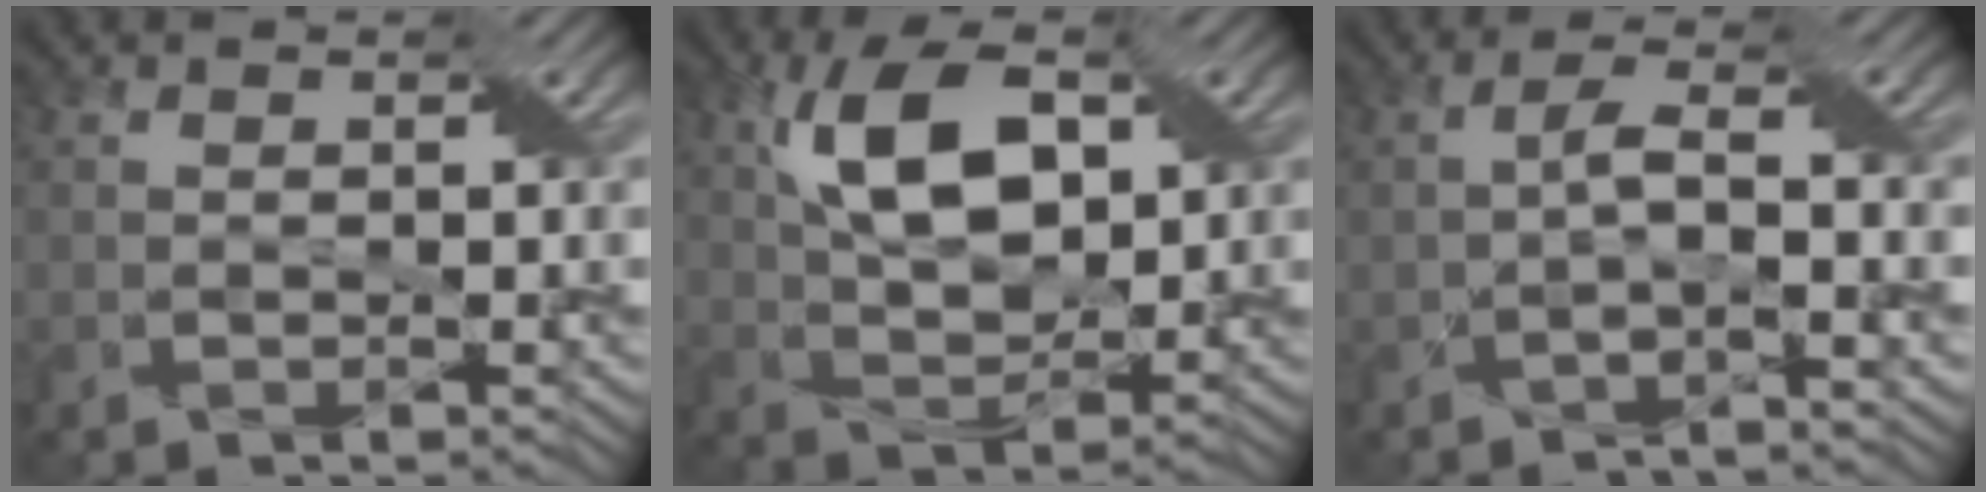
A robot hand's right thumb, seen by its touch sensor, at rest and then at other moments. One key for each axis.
{"total": 10.0, "fx": 3.2, "fy": 5.2, "fz": 7.9, "tx": -0.154, "ty": 0.011, "tz": 0.057}
{"total": 2.8, "fx": -1.1, "fy": 0.0, "fz": 2.6, "tx": -0.052, "ty": 0.011, "tz": -0.028}